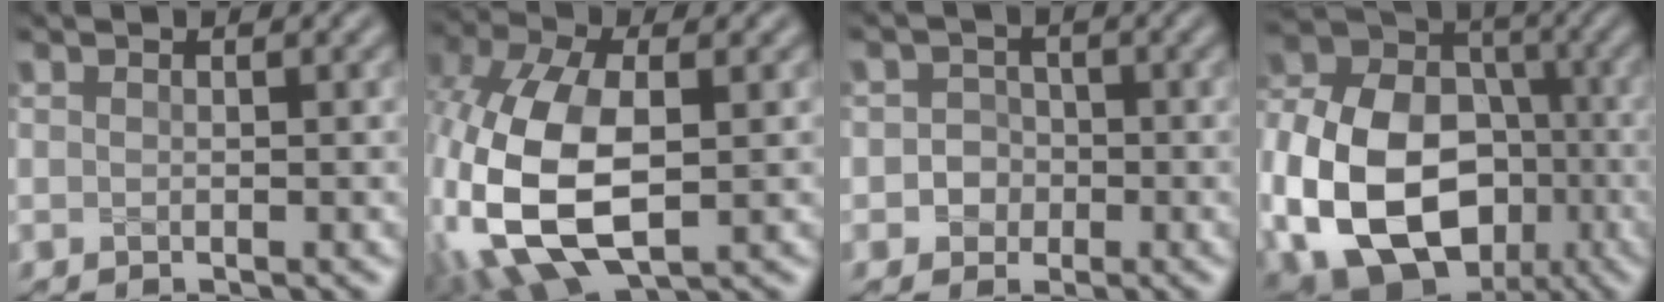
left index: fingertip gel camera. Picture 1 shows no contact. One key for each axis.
{"total": 12.1, "fx": -1.4, "fy": 7.1, "fz": 9.7, "tx": -0.248, "ty": -0.016, "tz": -0.024}
{"total": 2.5, "fx": -0.5, "fy": 2.3, "fz": 0.6, "tx": 0.015, "ty": 0.003, "tz": -0.023}
{"total": 16.4, "fx": -4.5, "fy": 12.1, "fz": 10.0, "tx": -0.229, "ty": -0.027, "tz": -0.081}